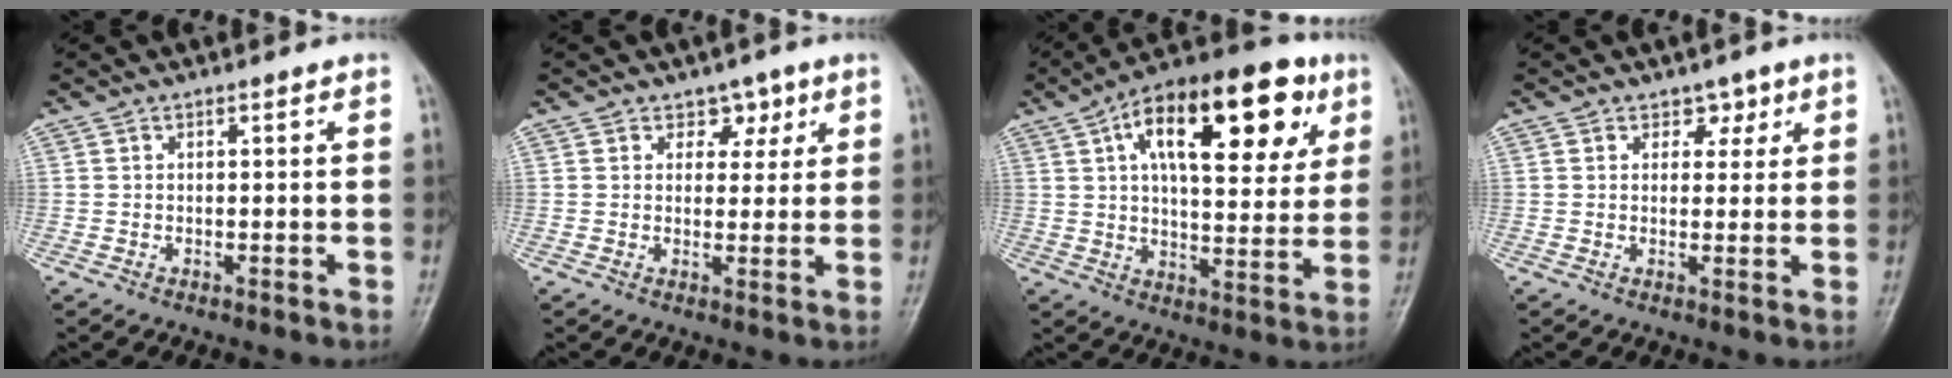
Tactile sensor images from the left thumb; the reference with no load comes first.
{"total": 3.7, "force": [2.1, 2.8, 1.3], "torque": [0.015, -0.009, 0.027]}
{"total": 23.0, "force": [9.2, 10.3, 18.3], "torque": [-0.244, 0.003, 0.136]}
{"total": 2.9, "force": [1.7, 2.2, 0.9], "torque": [0.015, -0.007, 0.019]}